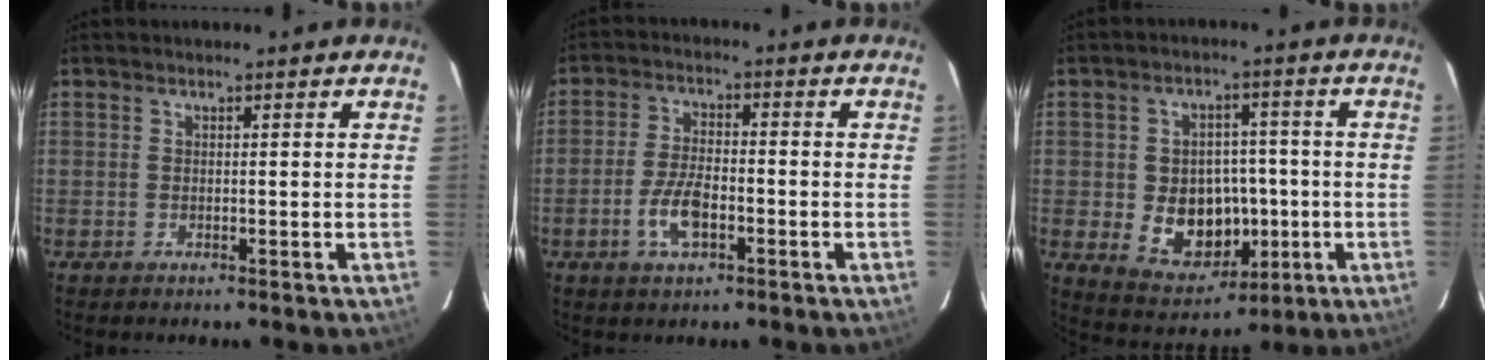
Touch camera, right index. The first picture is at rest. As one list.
[{"total": 7.1, "force": [-2.9, 3.1, 5.6], "torque": [-0.121, 0.000, -0.053]}, {"total": 11.7, "force": [-2.2, 9.4, 6.7], "torque": [-0.137, 0.004, -0.010]}]